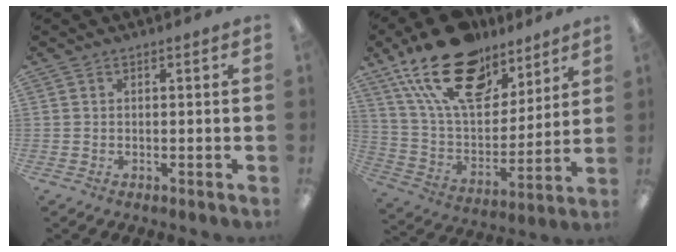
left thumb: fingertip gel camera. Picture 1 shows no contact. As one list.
[{"total": 23.5, "force": [15.1, 12.3, 13.2], "torque": [-0.245, -0.076, 0.269]}]